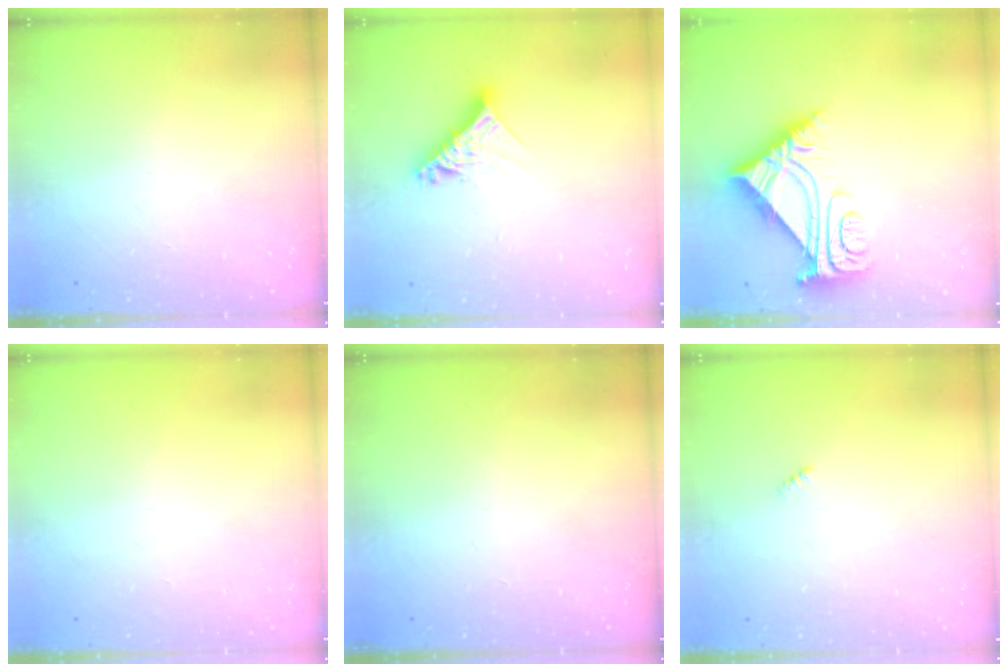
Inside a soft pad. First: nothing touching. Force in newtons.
{"total": 11.5, "press": 11.4, "slide": 1.1}
{"total": 7.5, "press": 7.4, "slide": 0.8}
{"total": 0.0}
{"total": 0.0}
{"total": 1.9, "press": 1.9, "slide": 0.4}